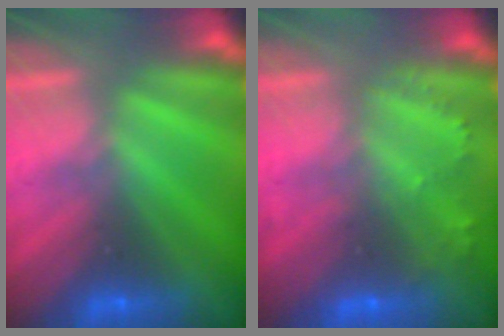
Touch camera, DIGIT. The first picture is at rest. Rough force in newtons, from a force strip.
{"total": 2.2}